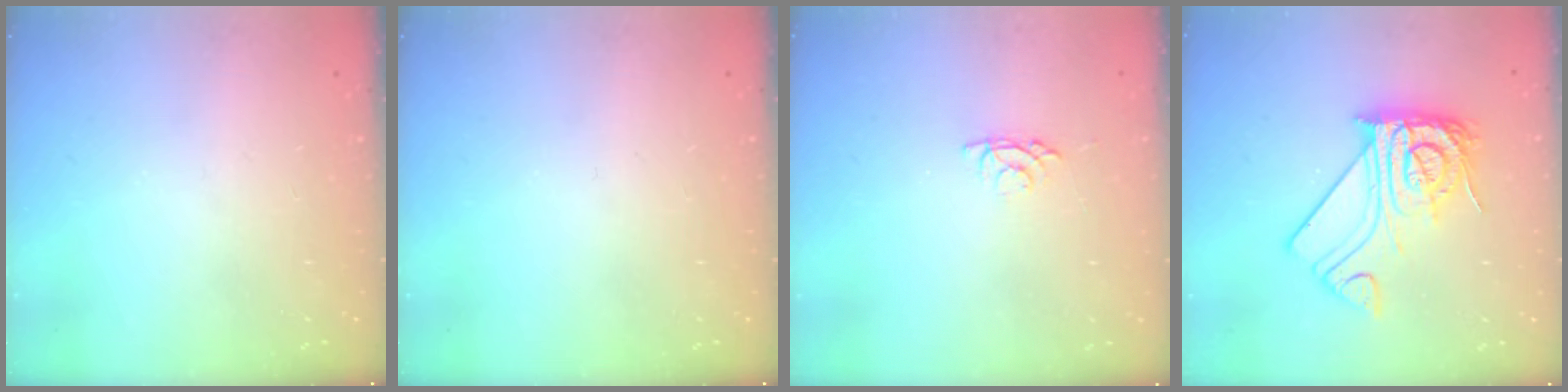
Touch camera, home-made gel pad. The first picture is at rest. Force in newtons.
{"total": 0.0}
{"total": 3.9, "press": 3.8, "slide": 0.5}
{"total": 15.3, "press": 15.2, "slide": 1.6}